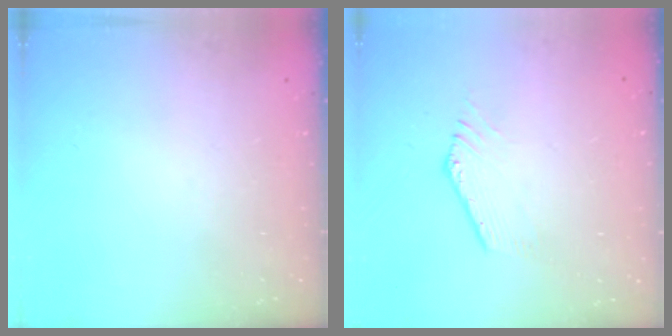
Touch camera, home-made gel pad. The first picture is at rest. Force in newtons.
{"total": 0.7, "press": 0.7, "slide": 0.2}